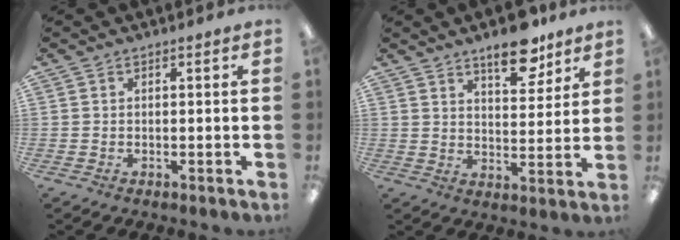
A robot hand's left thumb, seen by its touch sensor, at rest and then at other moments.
{"total": 10.5, "force": [7.7, 4.2, 5.8], "torque": [-0.060, -0.045, 0.127]}